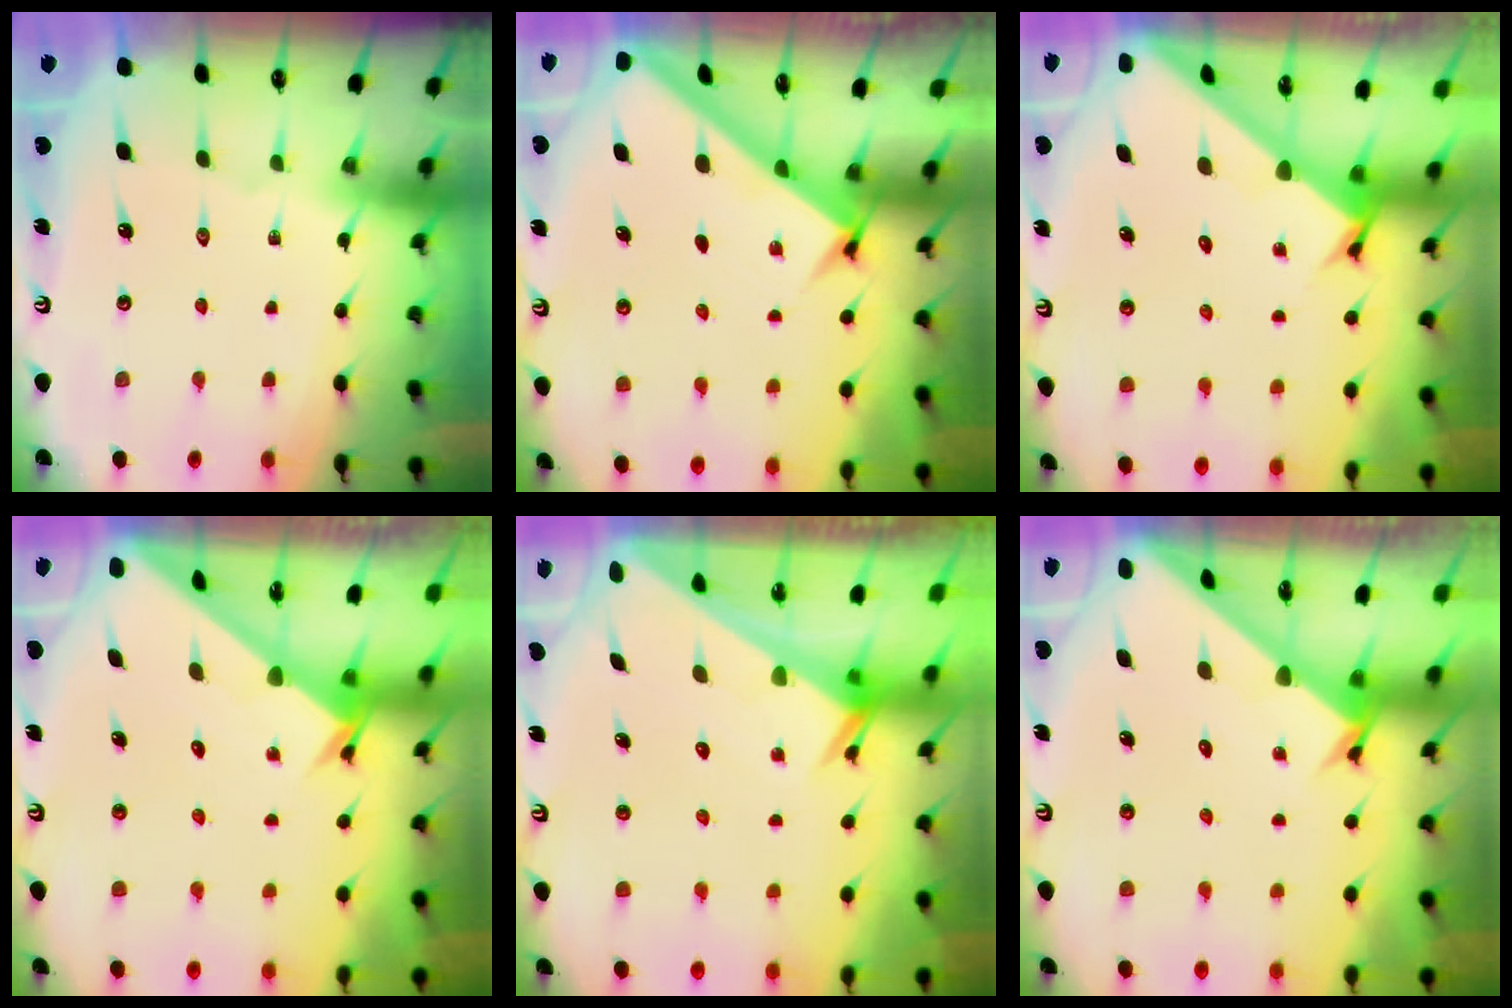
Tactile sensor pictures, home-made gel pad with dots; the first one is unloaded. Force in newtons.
{"total": 2.9, "press": 2.9, "slide": 0.4}
{"total": 2.6, "press": 2.6, "slide": 0.2}
{"total": 2.4, "press": 2.4, "slide": 0.2}
{"total": 2.5, "press": 2.5, "slide": 0.1}
{"total": 2.6, "press": 2.6, "slide": 0.3}